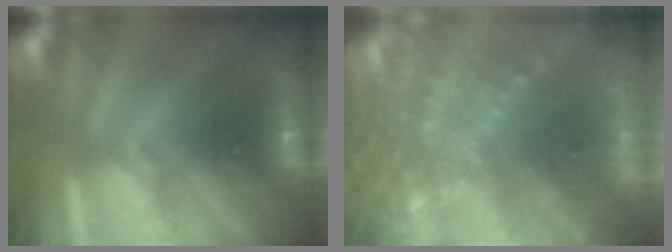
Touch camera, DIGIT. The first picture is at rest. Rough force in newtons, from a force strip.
{"total": 6.9}